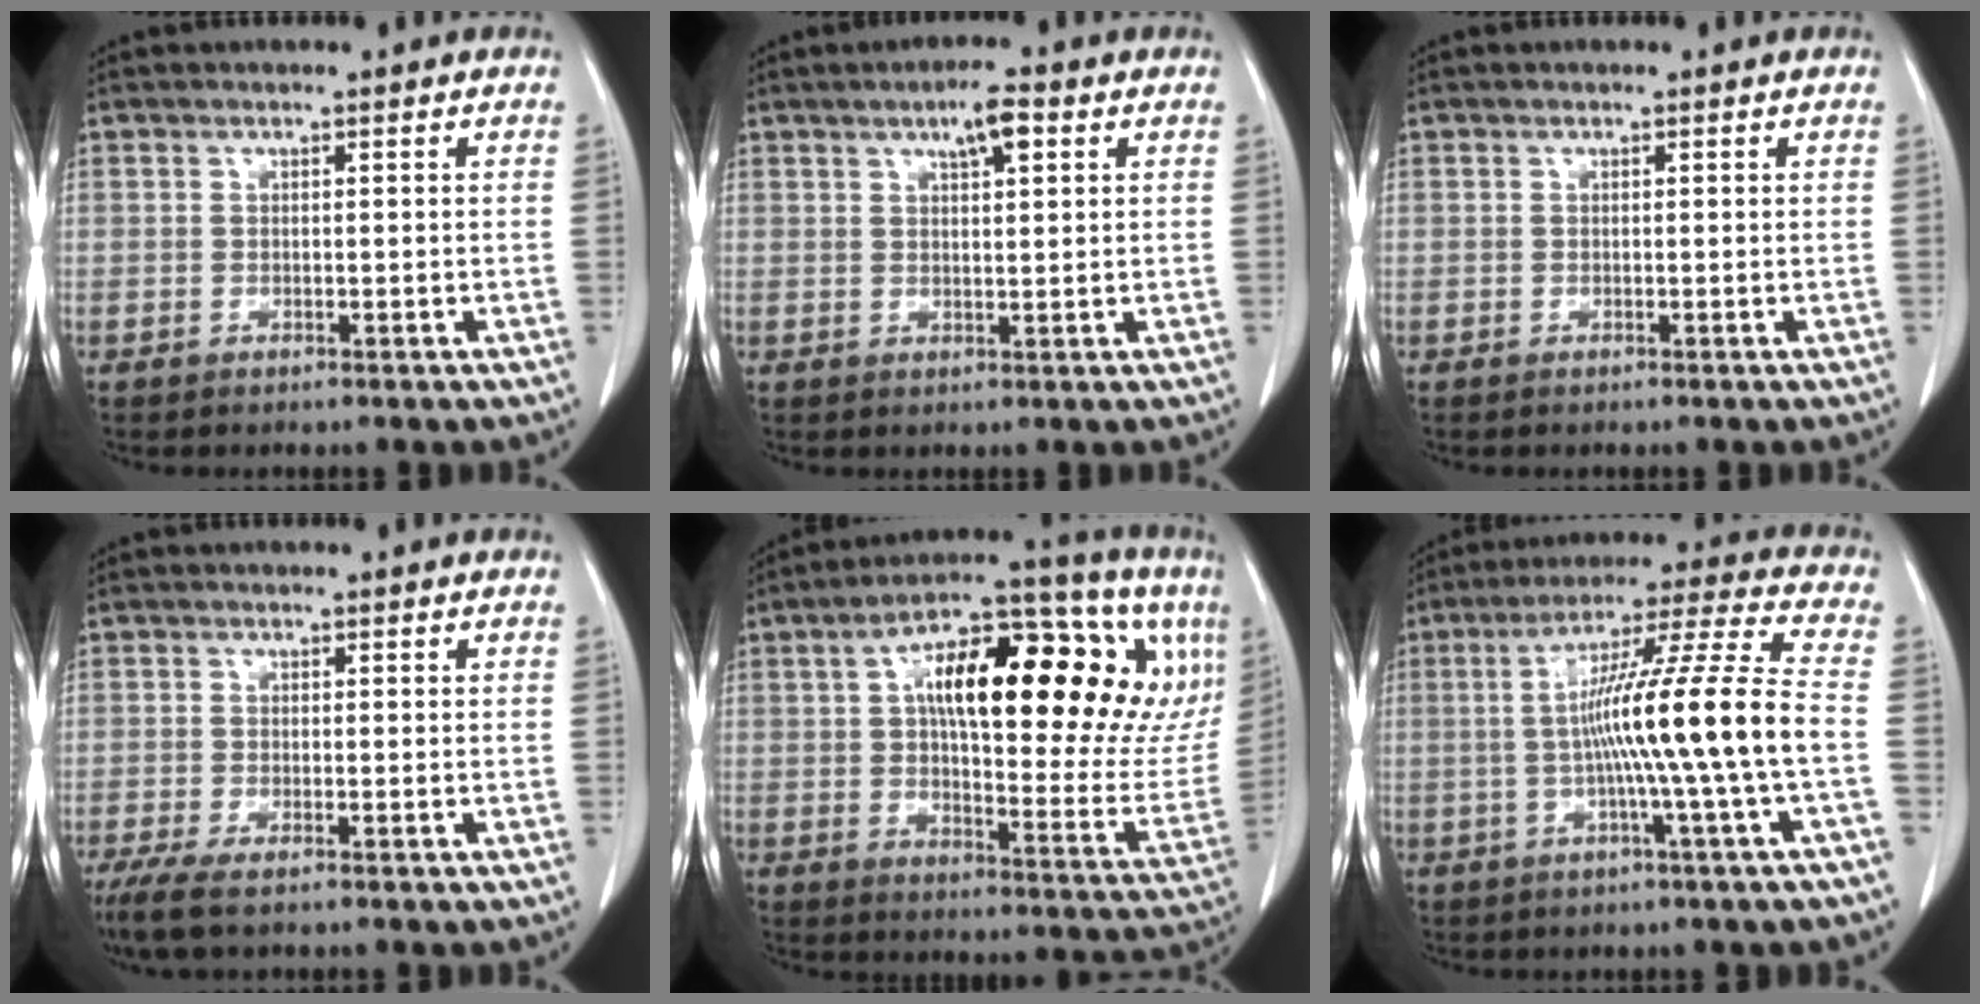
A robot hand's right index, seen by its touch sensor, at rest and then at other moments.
{"total": 4.3, "force": [2.2, 0.9, 3.6], "torque": [-0.064, 0.005, 0.036]}
{"total": 0.0}
{"total": 3.9, "force": [-2.6, 0.7, 2.8], "torque": [-0.057, -0.012, -0.049]}
{"total": 29.2, "force": [9.6, 9.7, 25.8], "torque": [-0.331, 0.058, 0.141]}
{"total": 15.2, "force": [-2.0, -2.2, 15.0], "torque": [-0.249, 0.006, -0.040]}